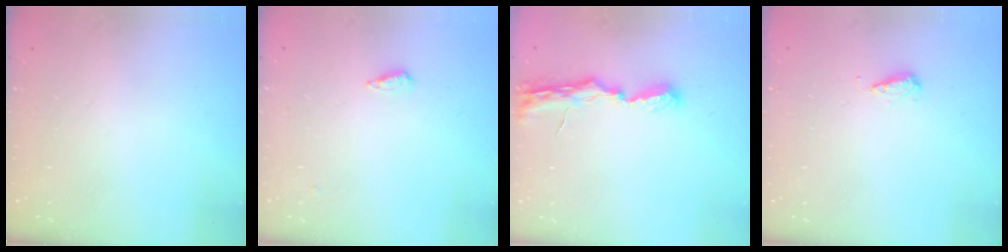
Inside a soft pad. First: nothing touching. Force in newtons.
{"total": 2.2, "press": 2.2, "slide": 0.5}
{"total": 7.5, "press": 7.5, "slide": 0.4}
{"total": 5.2, "press": 5.2, "slide": 0.5}